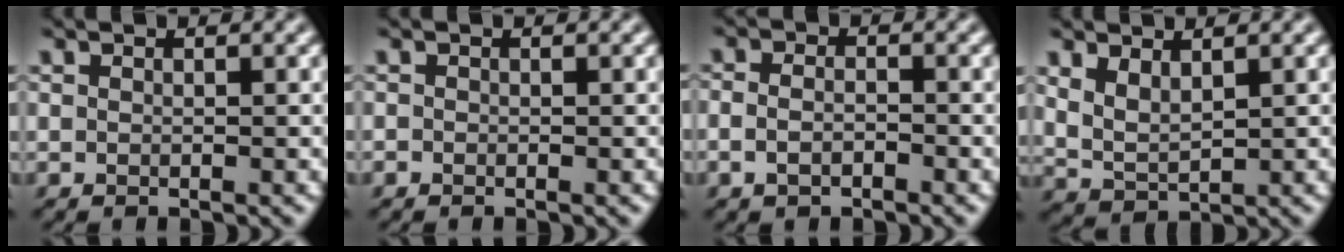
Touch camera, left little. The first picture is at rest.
{"total": 0.0}
{"total": 2.0, "force": [-0.9, 1.2, 1.3], "torque": [-0.023, -0.002, -0.021]}
{"total": 2.8, "force": [1.4, 1.4, 1.9], "torque": [-0.050, -0.004, 0.035]}